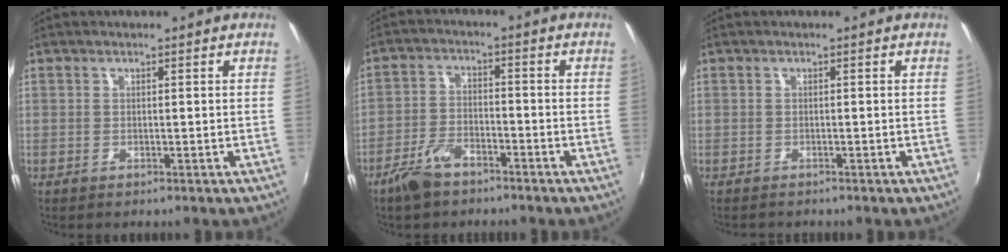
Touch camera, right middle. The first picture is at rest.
{"total": 7.0, "force": [-5.2, 3.1, 3.6], "torque": [-0.087, 0.002, -0.097]}
{"total": 0.8, "force": [-0.8, 0.1, -0.1], "torque": [-0.003, -0.002, -0.015]}